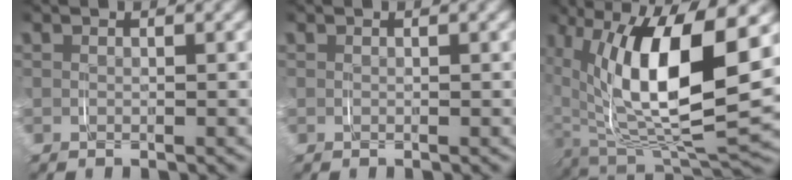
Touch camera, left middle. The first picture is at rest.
{"total": 0.0}
{"total": 16.8, "force": [1.9, 8.3, 14.5], "torque": [-0.254, -0.008, 0.045]}